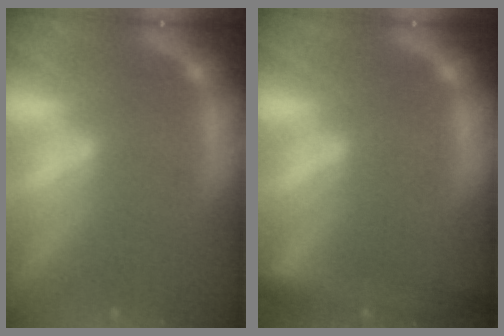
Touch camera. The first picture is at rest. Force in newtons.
{"total": 5.5}